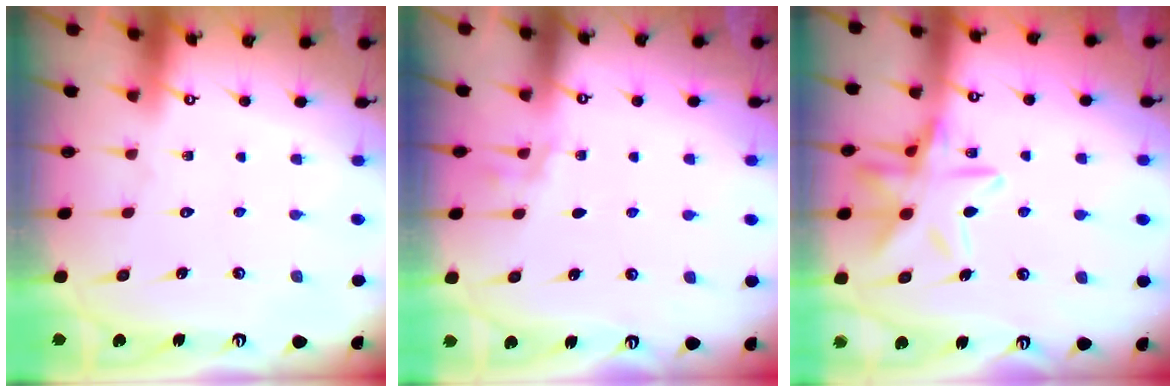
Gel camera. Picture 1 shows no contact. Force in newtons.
{"total": 2.5, "press": 1.7, "slide": 1.8}
{"total": 14.8, "press": 14.7, "slide": 1.0}